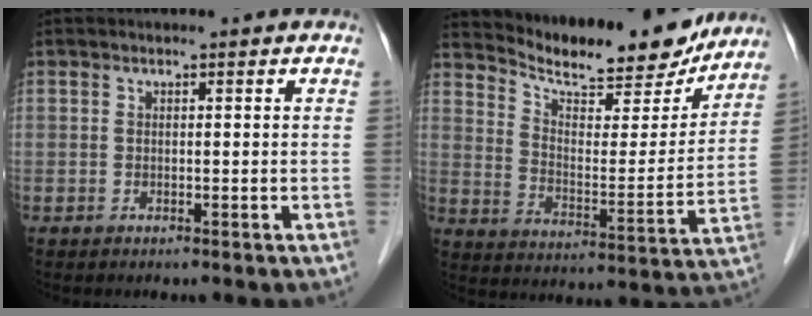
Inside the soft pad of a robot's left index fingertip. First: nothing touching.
{"total": 18.9, "force": [17.4, 3.8, 6.4], "torque": [-0.105, -0.017, 0.250]}